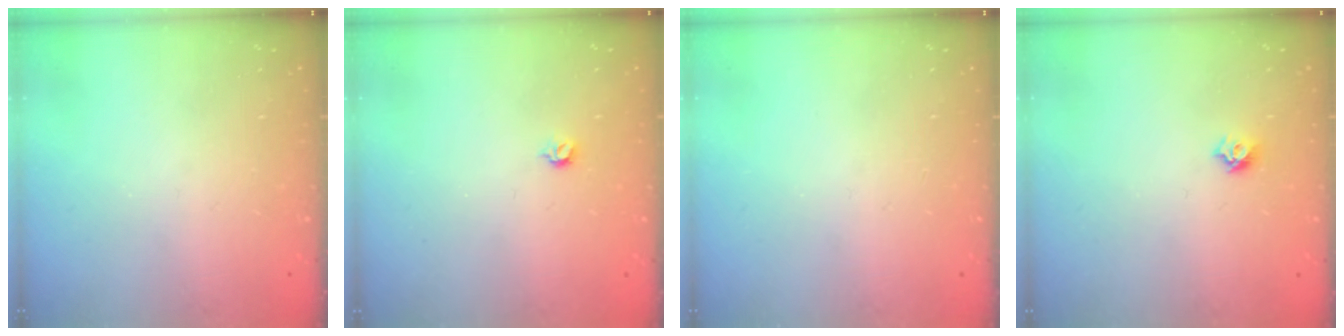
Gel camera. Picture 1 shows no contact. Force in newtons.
{"total": 3.9, "press": 3.8, "slide": 0.7}
{"total": 0.0}
{"total": 4.9, "press": 4.8, "slide": 0.8}